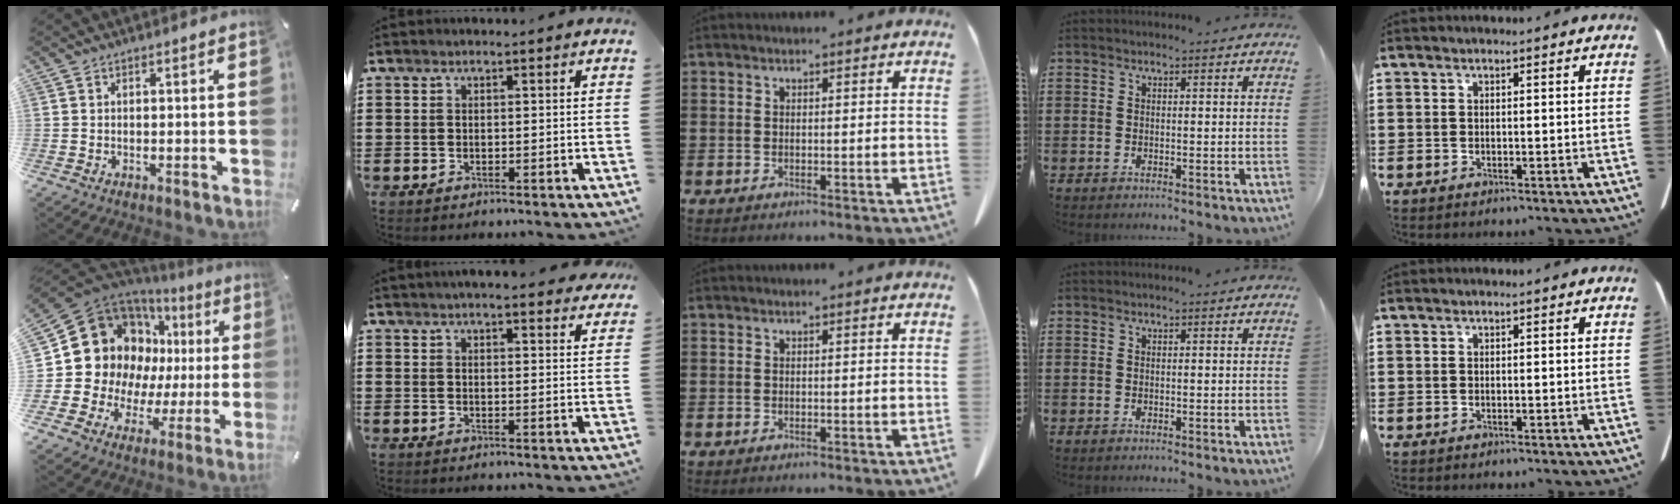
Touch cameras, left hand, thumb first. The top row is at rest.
{"thumb": {"total": 19.2, "force": [6.4, 15.5, 9.4], "torque": [-0.170, -0.053, 0.137]}, "index": {"total": 3.7, "force": [3.6, 0.0, 1.1], "torque": [-0.033, -0.007, 0.065]}}